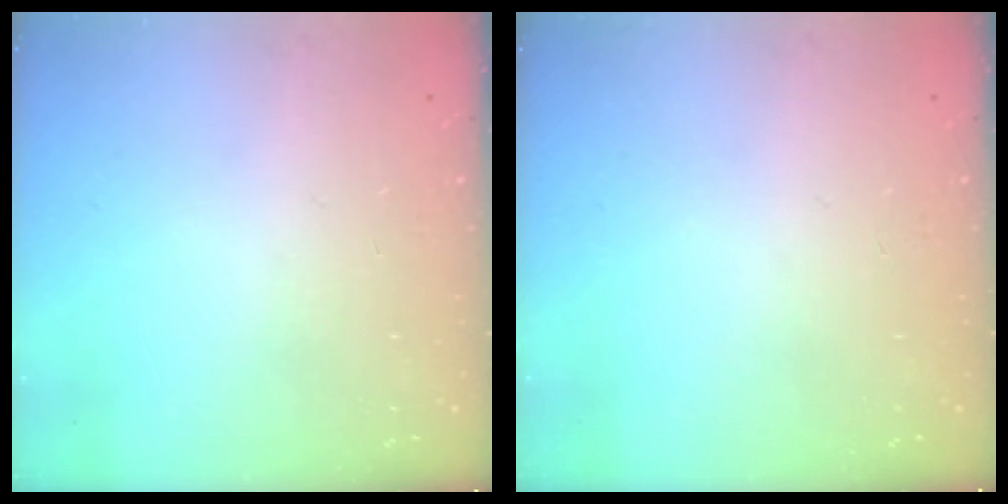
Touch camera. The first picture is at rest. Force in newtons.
{"total": 0.0}